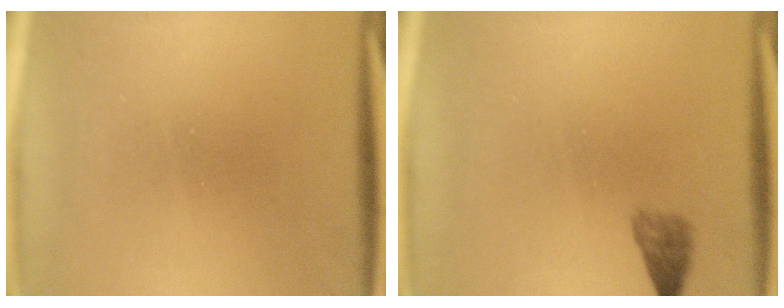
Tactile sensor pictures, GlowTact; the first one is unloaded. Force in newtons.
{"total": 2.4}